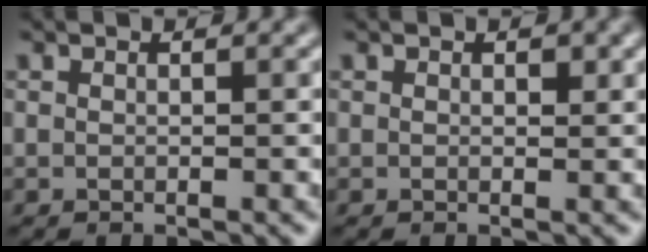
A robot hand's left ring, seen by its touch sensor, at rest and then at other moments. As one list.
[{"total": 0.8, "force": [0.3, 0.4, 0.6], "torque": [-0.005, -0.001, 0.003]}]